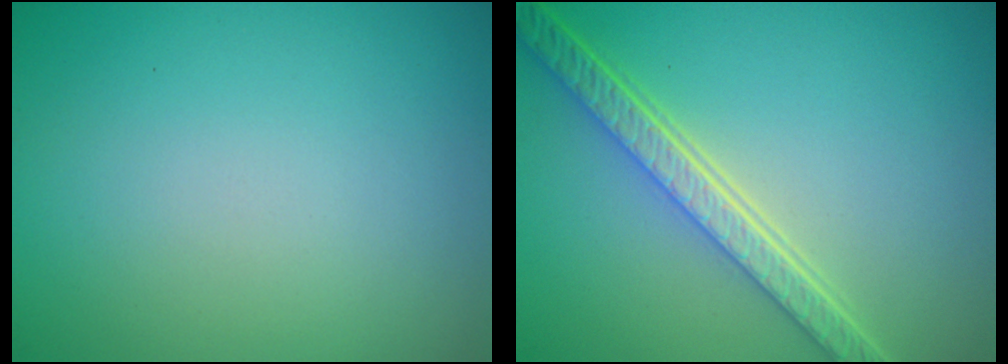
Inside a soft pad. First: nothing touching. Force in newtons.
{"total": 5.4, "press": 4.1, "slide": 3.4}